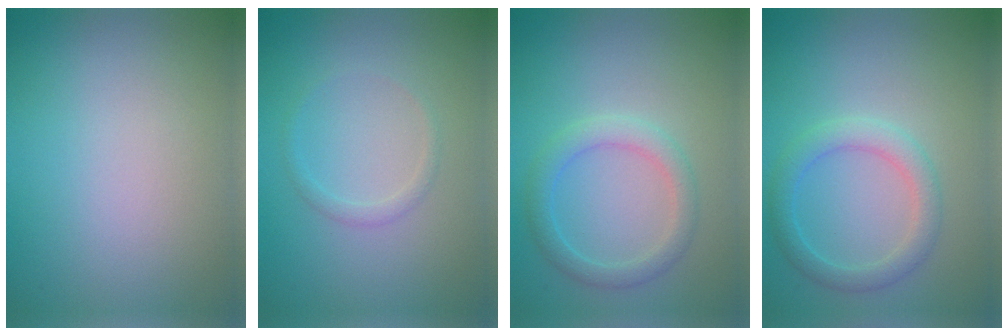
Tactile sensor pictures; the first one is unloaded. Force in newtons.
{"total": 1.0, "press": 1.0, "slide": 0.0}
{"total": 2.7, "press": 2.7, "slide": 0.1}
{"total": 2.8, "press": 2.8, "slide": 0.1}